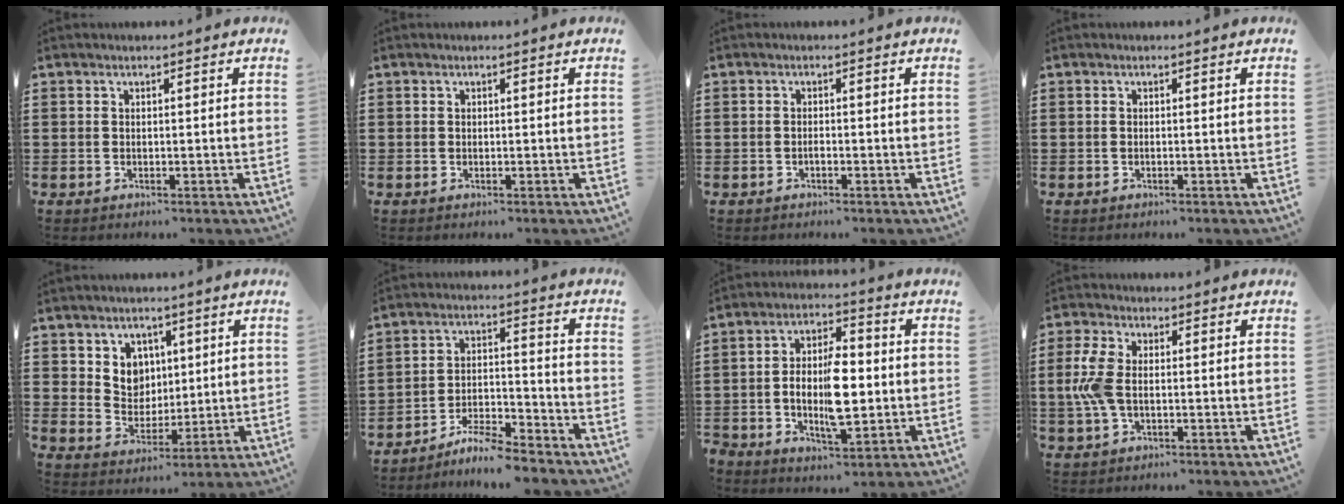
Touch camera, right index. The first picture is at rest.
{"total": 0.0}
{"total": 0.7, "force": [-0.5, 0.2, 0.5], "torque": [-0.011, -0.003, -0.008]}
{"total": 0.0}
{"total": 5.5, "force": [2.4, 4.8, 1.1], "torque": [-0.040, 0.005, 0.042]}
{"total": 6.3, "force": [-5.9, 0.1, 1.9], "torque": [-0.038, 0.001, -0.115]}
{"total": 8.3, "force": [-1.3, 3.8, 7.2], "torque": [-0.141, 0.003, -0.028]}
{"total": 6.4, "force": [-0.2, 3.4, 5.4], "torque": [-0.144, -0.005, -0.014]}